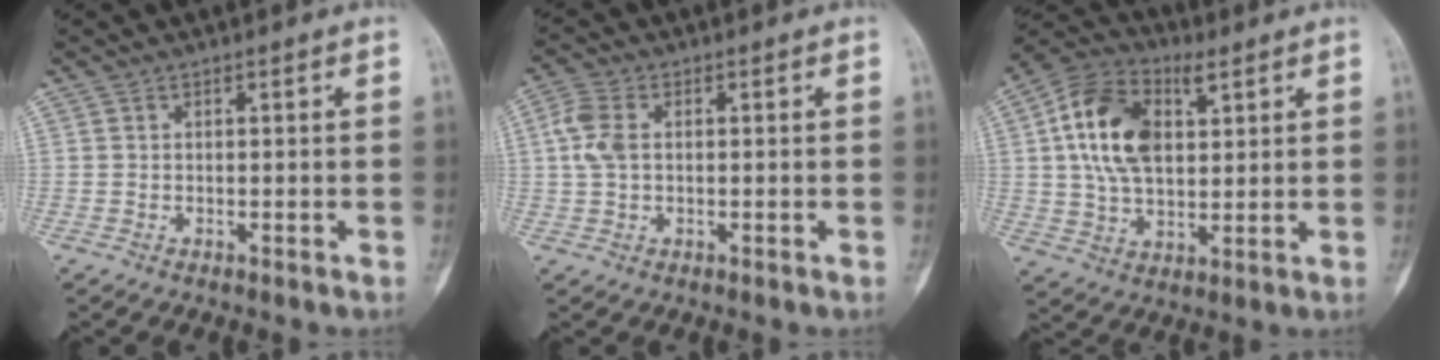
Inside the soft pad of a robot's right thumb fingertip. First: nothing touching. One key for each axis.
{"total": 5.2, "fx": 0.5, "fy": 3.3, "fz": 4.0, "tx": -0.103, "ty": 0.009, "tz": 0.003}
{"total": 15.8, "fx": 4.5, "fy": 9.3, "fz": 11.9, "tx": -0.216, "ty": 0.009, "tz": 0.081}